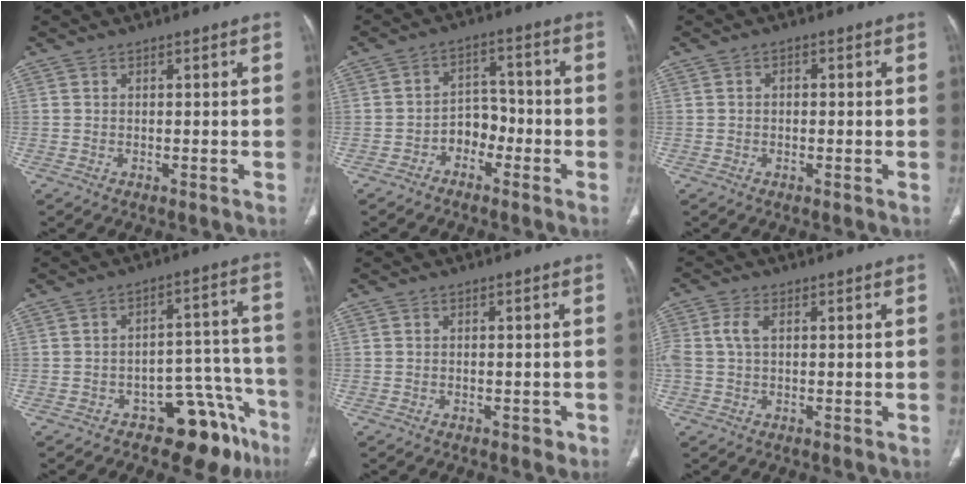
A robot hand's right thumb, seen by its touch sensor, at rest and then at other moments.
{"total": 5.4, "force": [-2.7, 4.0, 2.4], "torque": [-0.008, 0.039, -0.053]}
{"total": 1.2, "force": [0.0, 0.9, 0.8], "torque": [-0.009, 0.007, -0.004]}
{"total": 11.8, "force": [-8.3, 6.3, 5.6], "torque": [-0.009, 0.106, -0.116]}
{"total": 1.3, "force": [-0.7, 0.8, 0.7], "torque": [-0.008, 0.002, -0.009]}
{"total": 3.9, "force": [0.6, 2.2, 3.2], "torque": [-0.098, 0.012, 0.009]}